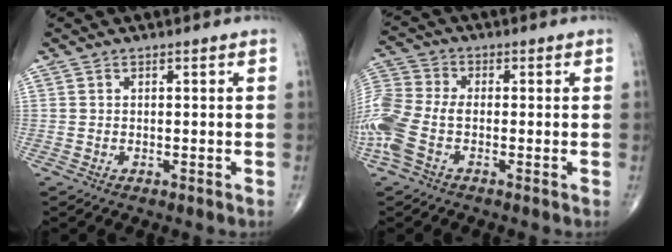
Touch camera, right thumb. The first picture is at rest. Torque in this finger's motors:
{"motor_torque": [0.18, 0.15, 0.64, 0.10, 0.08]}